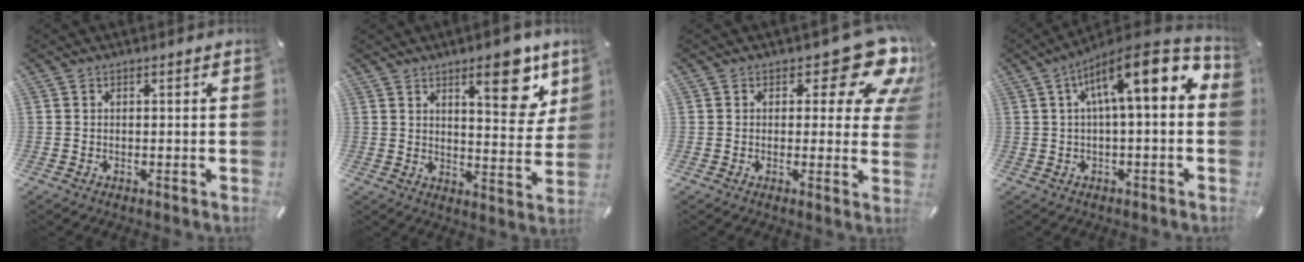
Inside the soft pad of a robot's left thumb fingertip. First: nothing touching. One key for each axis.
{"total": 12.9, "fx": 7.5, "fy": 4.8, "fz": 9.2, "tx": -0.098, "ty": -0.049, "tz": 0.117}
{"total": 13.8, "fx": 7.4, "fy": 6.2, "fz": 9.9, "tx": -0.113, "ty": -0.051, "tz": 0.122}
{"total": 13.9, "fx": 3.9, "fy": 4.4, "fz": 12.6, "tx": -0.193, "ty": -0.020, "tz": 0.061}